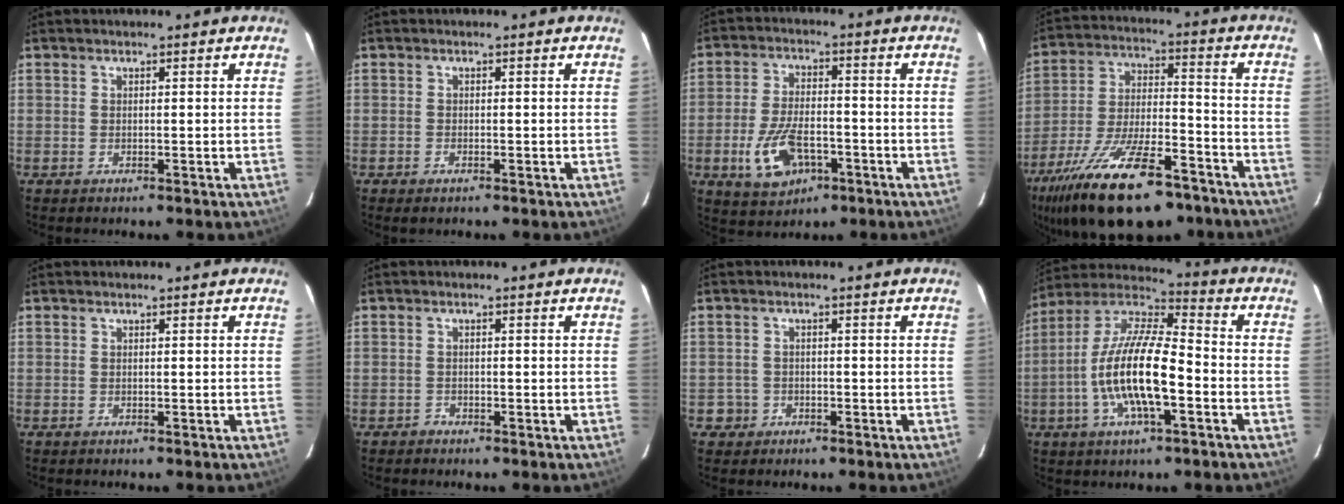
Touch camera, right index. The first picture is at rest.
{"total": 0.7, "force": [-0.6, 0.2, 0.1], "torque": [-0.002, -0.005, -0.013]}
{"total": 10.7, "force": [-4.3, 5.9, 7.9], "torque": [-0.171, -0.005, -0.068]}
{"total": 24.0, "force": [-16.7, 8.6, 15.0], "torque": [-0.284, -0.035, -0.260]}
{"total": 0.0}
{"total": 0.9, "force": [-0.7, 0.2, -0.5], "torque": [0.008, 0.004, -0.013]}
{"total": 2.4, "force": [-0.9, 2.1, -0.4], "torque": [0.005, 0.012, -0.012]}
{"total": 16.7, "force": [-4.4, 5.1, 15.3], "torque": [-0.300, -0.005, -0.089]}